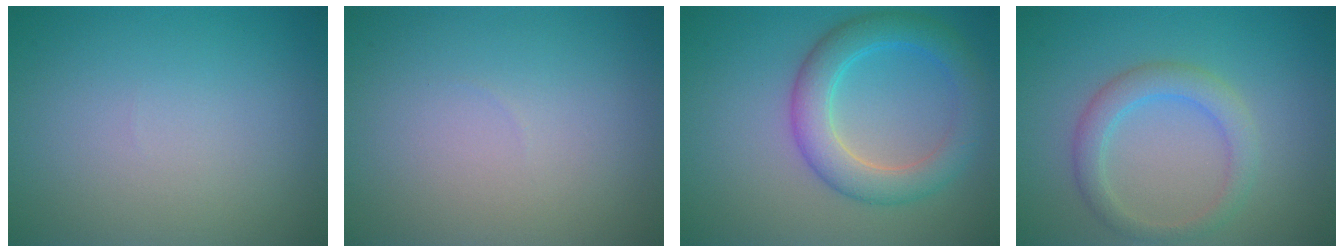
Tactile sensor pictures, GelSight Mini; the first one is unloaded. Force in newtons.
{"total": 0.0}
{"total": 5.0, "press": 5.0, "slide": 0.2}
{"total": 3.0, "press": 3.0, "slide": 0.0}